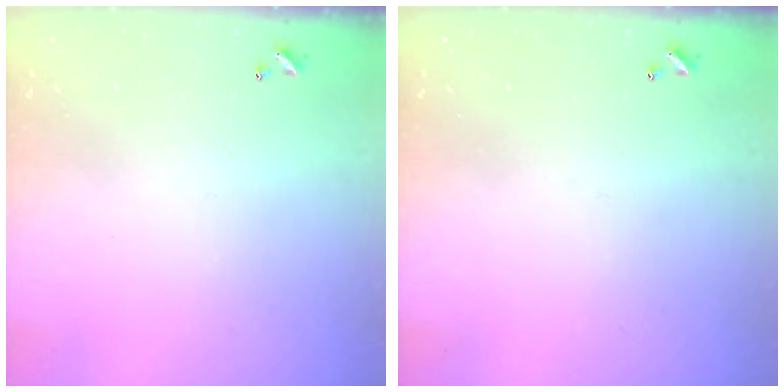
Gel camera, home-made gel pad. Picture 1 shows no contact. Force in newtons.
{"total": 0.0}